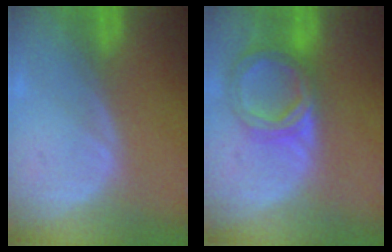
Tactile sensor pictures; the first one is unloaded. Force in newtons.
{"total": 6.8, "press": 6.2, "slide": 2.6}